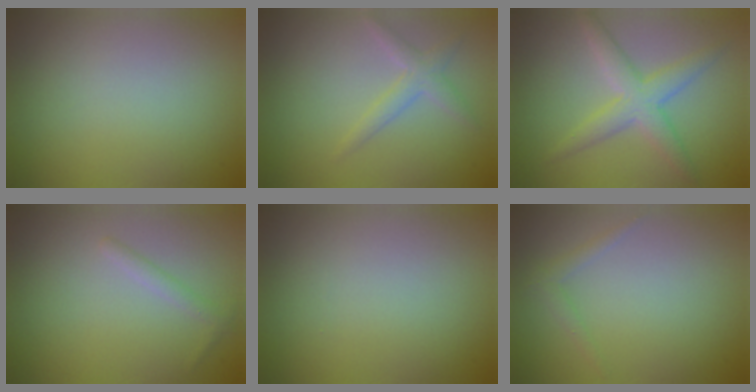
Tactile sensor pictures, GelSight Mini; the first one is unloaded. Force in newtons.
{"total": 1.9, "press": 1.9, "slide": 0.1}
{"total": 3.7, "press": 3.7, "slide": 0.2}
{"total": 1.1, "press": 1.1, "slide": 0.1}
{"total": 0.0}
{"total": 1.1, "press": 1.1, "slide": 0.1}